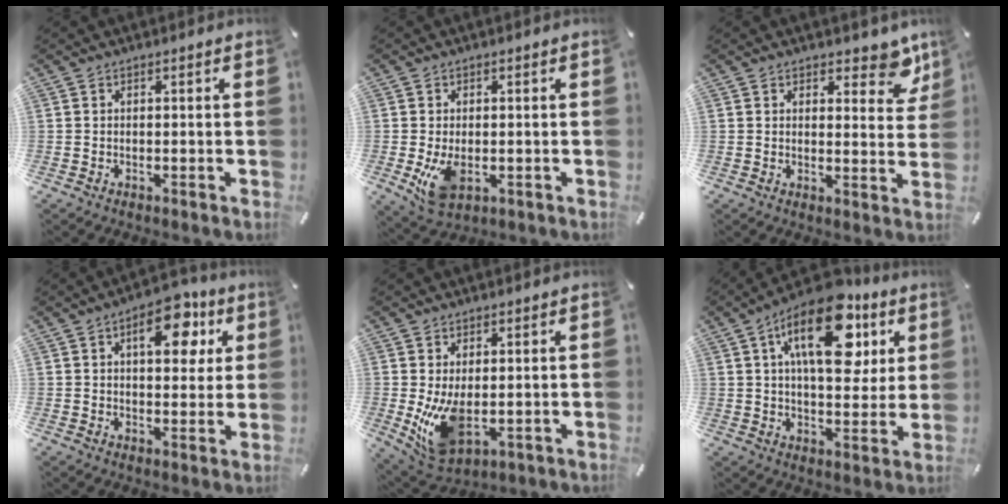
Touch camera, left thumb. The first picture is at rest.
{"total": 6.3, "force": [-0.7, 4.1, 4.8], "torque": [-0.092, -0.007, -0.012]}
{"total": 7.7, "force": [5.5, 4.0, 3.5], "torque": [-0.012, -0.041, 0.091]}
{"total": 12.1, "force": [4.8, 6.8, 8.7], "torque": [-0.099, -0.014, 0.074]}
{"total": 10.4, "force": [0.0, 6.4, 8.3], "torque": [-0.161, -0.018, 0.007]}
{"total": 20.1, "force": [8.6, 10.1, 15.1], "torque": [-0.220, -0.028, 0.141]}